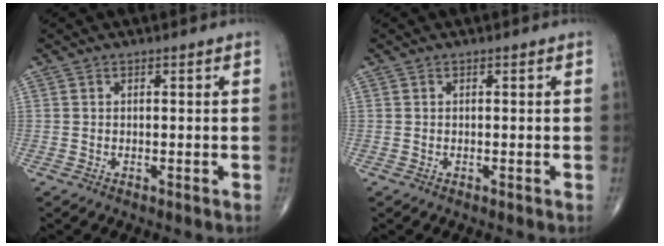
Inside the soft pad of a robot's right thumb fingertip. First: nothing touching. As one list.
[{"total": 0.0}]